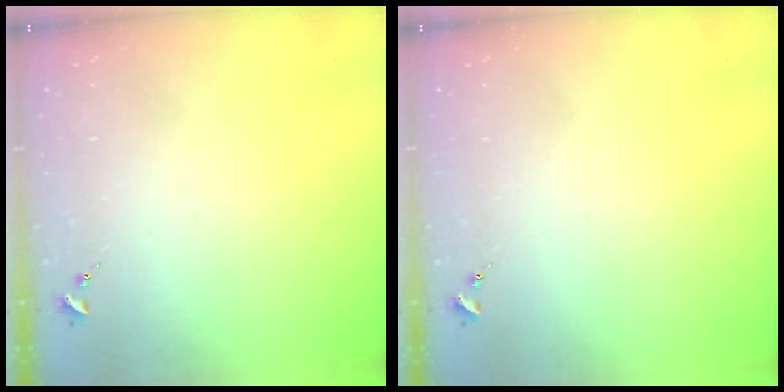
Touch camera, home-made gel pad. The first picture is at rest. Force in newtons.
{"total": 0.0}